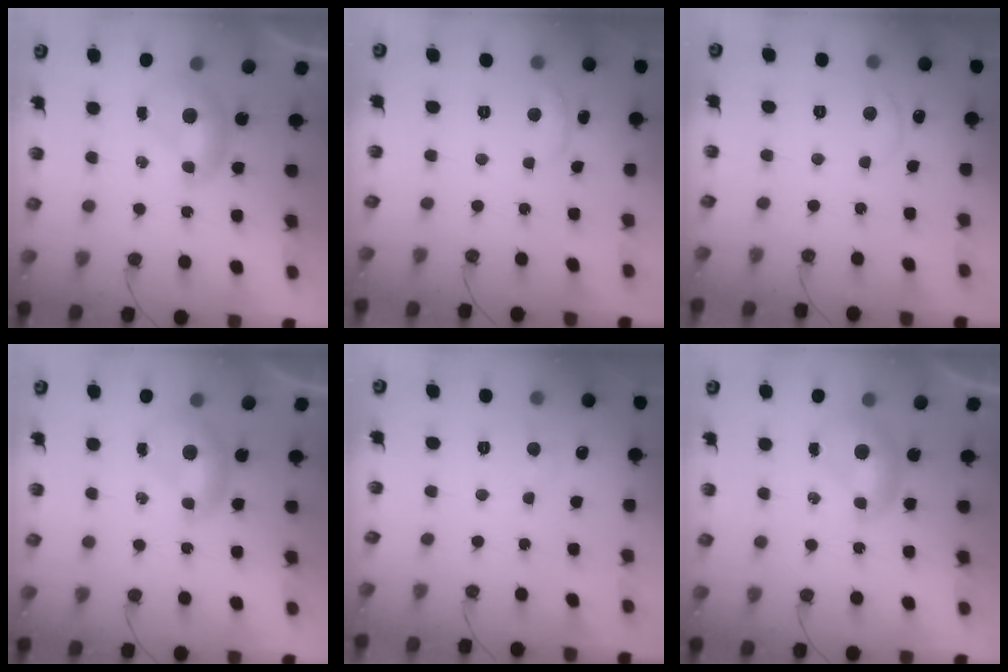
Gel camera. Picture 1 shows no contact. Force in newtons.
{"total": 0.8, "press": 0.5, "slide": 0.6}
{"total": 2.6, "press": 2.6, "slide": 0.5}
{"total": 0.0}
{"total": 0.8, "press": 0.5, "slide": 0.6}
{"total": 0.0}